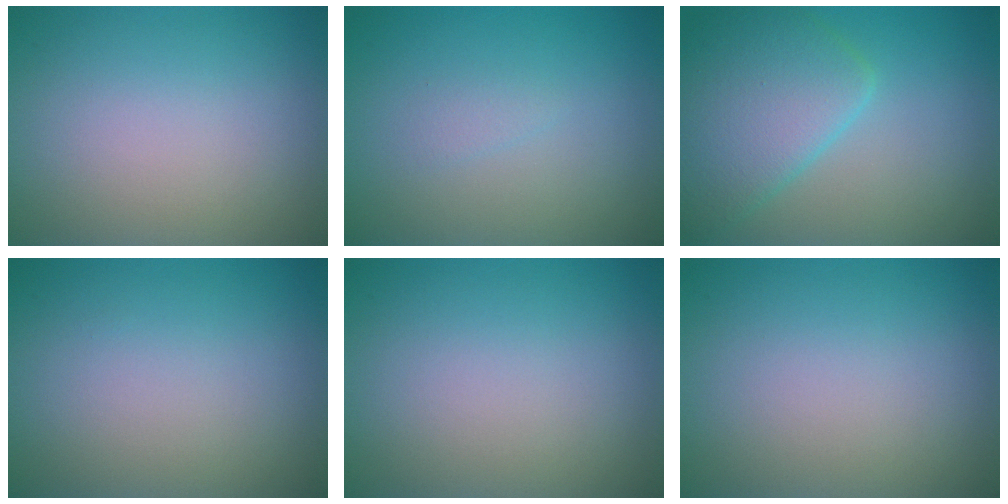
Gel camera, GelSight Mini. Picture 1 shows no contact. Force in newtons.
{"total": 0.7, "press": 0.7, "slide": 0.1}
{"total": 6.1, "press": 6.1, "slide": 0.2}
{"total": 0.0}
{"total": 0.0}
{"total": 0.0}